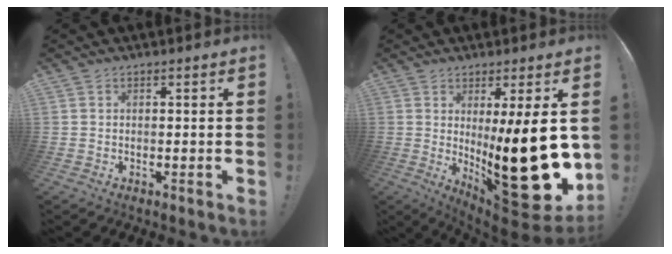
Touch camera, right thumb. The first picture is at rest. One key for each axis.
{"total": 25.1, "fx": 0.0, "fy": 6.3, "fz": 24.3, "tx": -0.349, "ty": -0.043, "tz": 0.017}